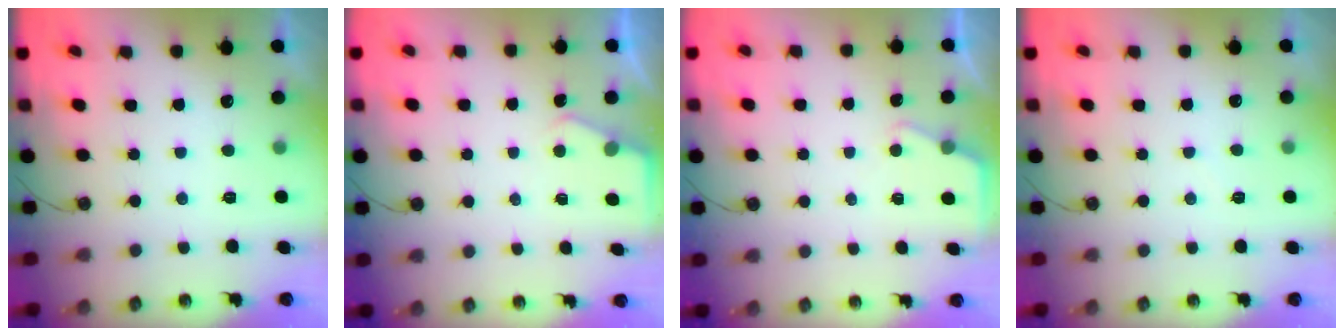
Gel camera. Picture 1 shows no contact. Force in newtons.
{"total": 2.6, "press": 2.6, "slide": 0.4}
{"total": 3.1, "press": 3.0, "slide": 0.4}
{"total": 4.3, "press": 4.2, "slide": 0.6}